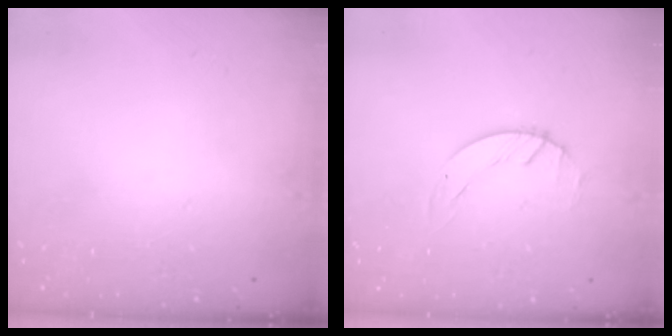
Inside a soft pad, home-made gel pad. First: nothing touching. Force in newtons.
{"total": 0.6, "press": 0.6, "slide": 0.1}